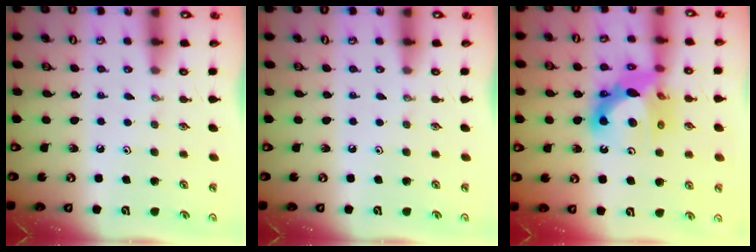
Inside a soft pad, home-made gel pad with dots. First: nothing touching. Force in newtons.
{"total": 0.0}
{"total": 13.0, "press": 12.7, "slide": 2.6}